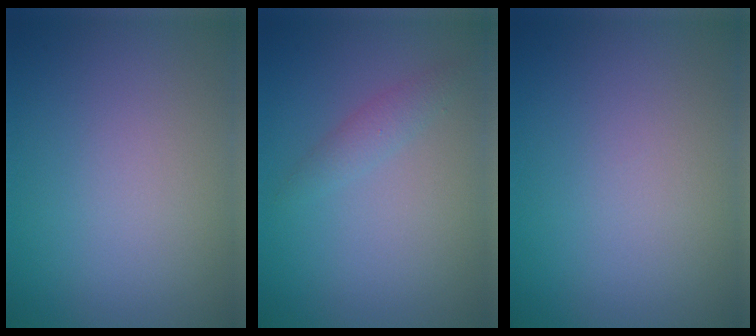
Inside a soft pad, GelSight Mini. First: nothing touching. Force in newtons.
{"total": 1.4, "press": 1.4, "slide": 0.0}
{"total": 0.0}